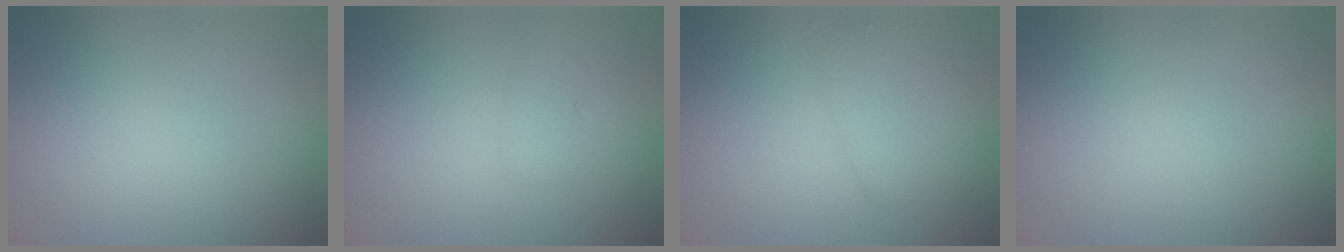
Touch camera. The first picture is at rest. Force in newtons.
{"total": 1.2, "press": 1.2, "slide": 0.1}
{"total": 2.4, "press": 2.4, "slide": 0.1}
{"total": 0.0}